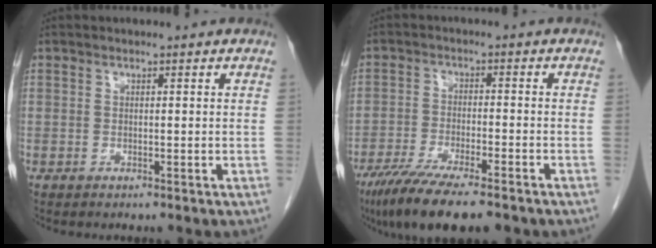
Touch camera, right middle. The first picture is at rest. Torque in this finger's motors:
{"motor_torque": [1.29, -0.85, 0.21, 0.14]}